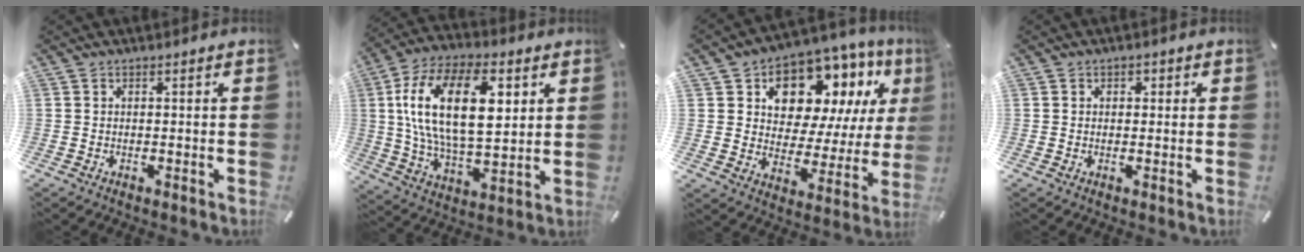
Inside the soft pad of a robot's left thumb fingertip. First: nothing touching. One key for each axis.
{"total": 21.3, "fx": 5.7, "fy": 11.1, "fz": 17.3, "tx": -0.354, "ty": 0.001, "tz": 0.086}
{"total": 12.8, "fx": 8.1, "fy": 8.3, "fz": 5.5, "tx": -0.092, "ty": -0.068, "tz": 0.147}
{"total": 1.1, "fx": 0.1, "fy": 1.1, "fz": 0.4, "tx": 0.000, "ty": 0.005, "tz": -0.002}